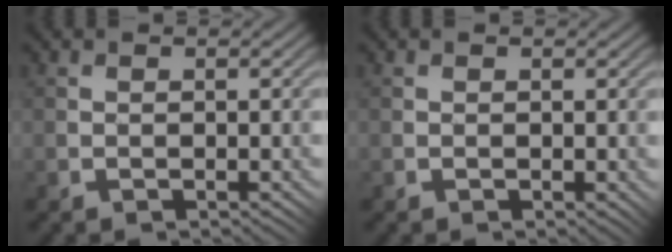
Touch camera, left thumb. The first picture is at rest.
{"total": 0.0}